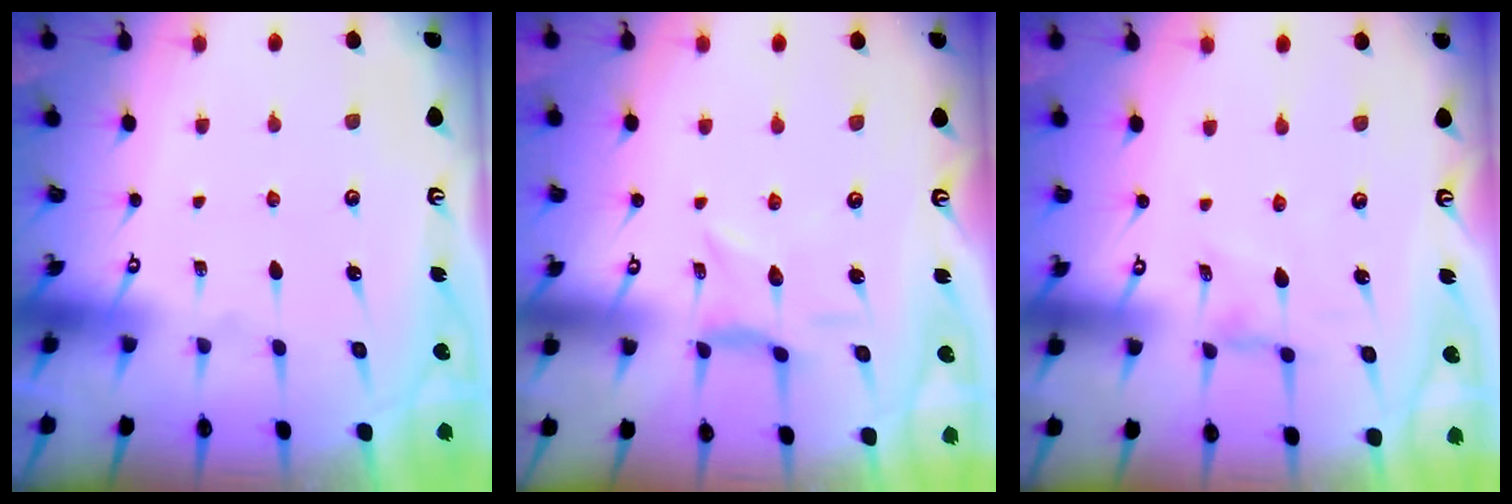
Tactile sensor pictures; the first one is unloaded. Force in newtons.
{"total": 2.4, "press": 2.4, "slide": 0.1}
{"total": 0.0}